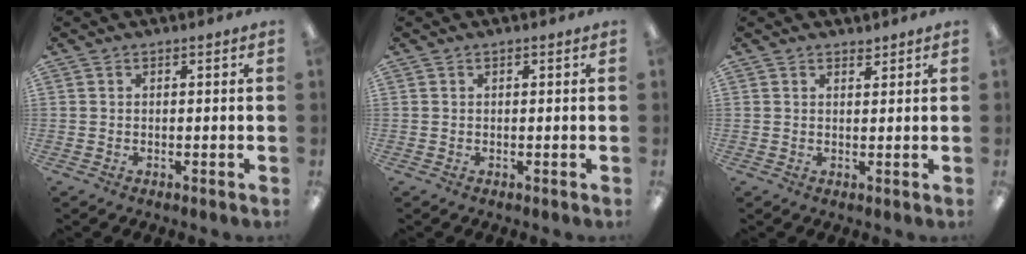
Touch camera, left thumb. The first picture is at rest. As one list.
[{"total": 0.0}, {"total": 1.3, "force": [1.2, 0.4, 0.2], "torque": [0.004, -0.005, 0.021]}]